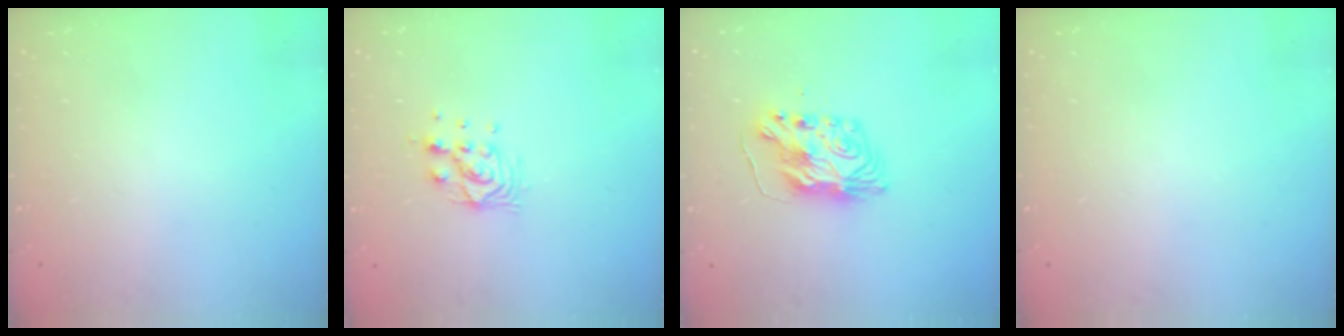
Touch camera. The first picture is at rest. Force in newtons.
{"total": 8.4, "press": 8.4, "slide": 0.6}
{"total": 9.0, "press": 9.0, "slide": 0.6}
{"total": 0.0}